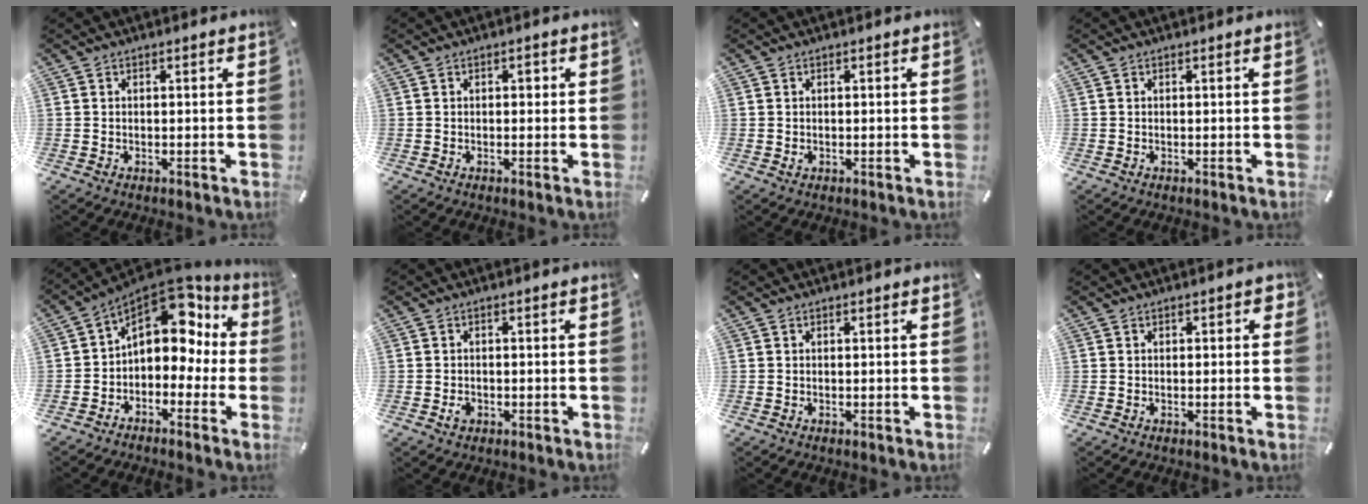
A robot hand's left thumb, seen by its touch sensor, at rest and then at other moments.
{"total": 1.5, "force": [0.2, 1.0, 1.0], "torque": [-0.013, 0.005, -0.001]}
{"total": 0.7, "force": [-0.1, 0.6, 0.3], "torque": [-0.006, 0.002, -0.003]}
{"total": 0.0}
{"total": 13.3, "force": [3.9, 9.1, 8.9], "torque": [-0.129, -0.029, 0.065]}
{"total": 2.0, "force": [-0.7, 1.5, 1.0], "torque": [-0.018, 0.004, -0.013]}
{"total": 0.0}
{"total": 1.2, "force": [-0.1, 0.8, 0.8], "torque": [-0.007, 0.003, -0.005]}